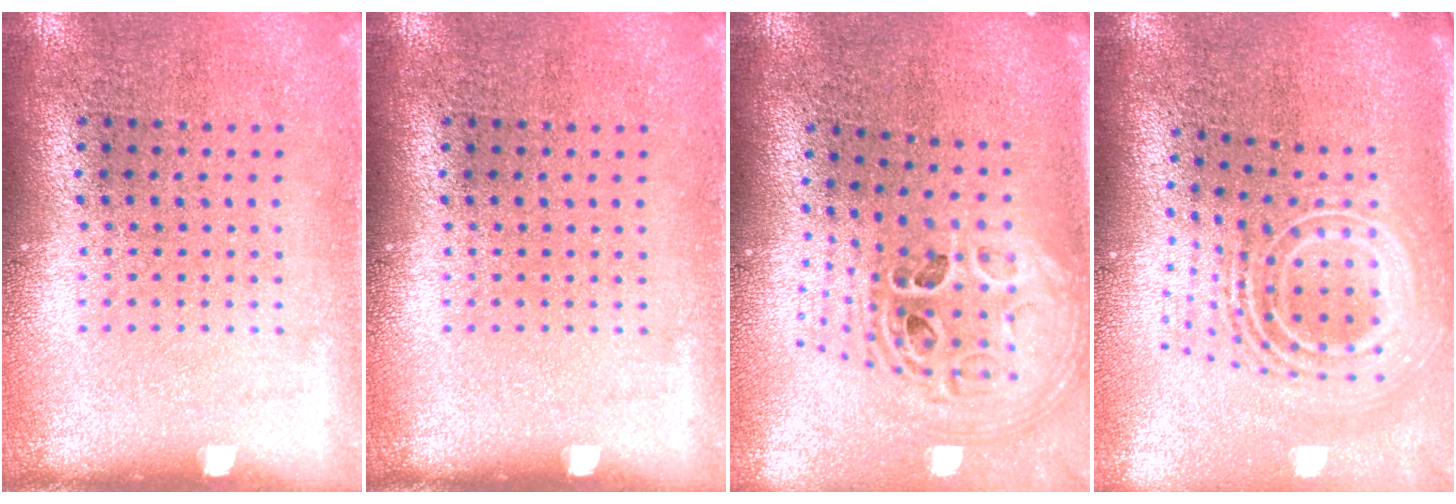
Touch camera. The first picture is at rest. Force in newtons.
{"total": 0.0}
{"total": 2.1, "press": 1.6, "slide": 1.3}
{"total": 2.8, "press": 1.8, "slide": 2.2}